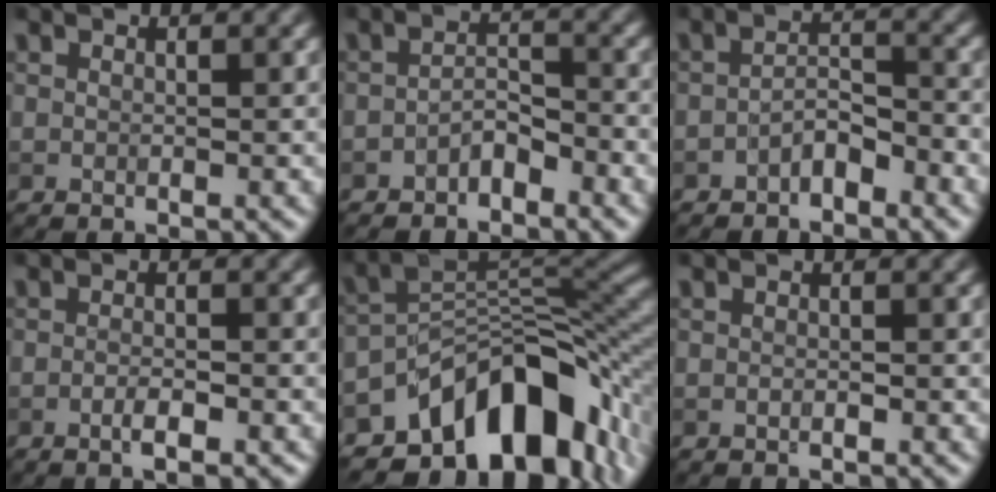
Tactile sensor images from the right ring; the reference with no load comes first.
{"total": 2.2, "force": [-1.7, 0.8, 1.2], "torque": [-0.020, 0.009, -0.034]}
{"total": 2.5, "force": [-1.8, 0.9, 1.4], "torque": [-0.026, 0.010, -0.036]}
{"total": 1.7, "force": [-1.0, 0.3, 1.4], "torque": [-0.025, 0.001, -0.017]}
{"total": 12.1, "force": [-6.1, 7.0, 7.8], "torque": [-0.102, 0.003, -0.111]}
{"total": 0.0}